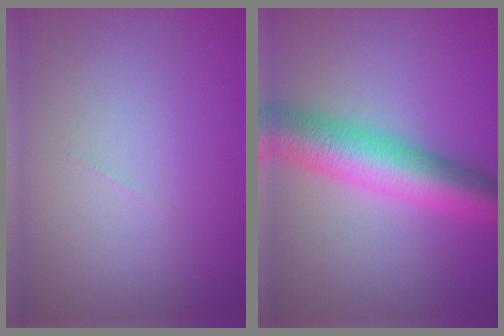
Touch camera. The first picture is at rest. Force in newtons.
{"total": 8.0, "press": 8.0, "slide": 0.3}